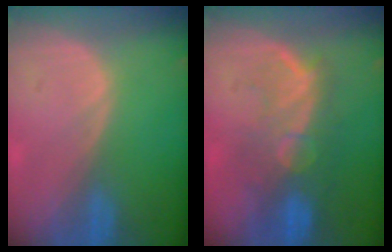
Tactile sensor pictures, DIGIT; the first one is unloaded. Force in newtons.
{"total": 9.7, "press": 8.7, "slide": 4.3}